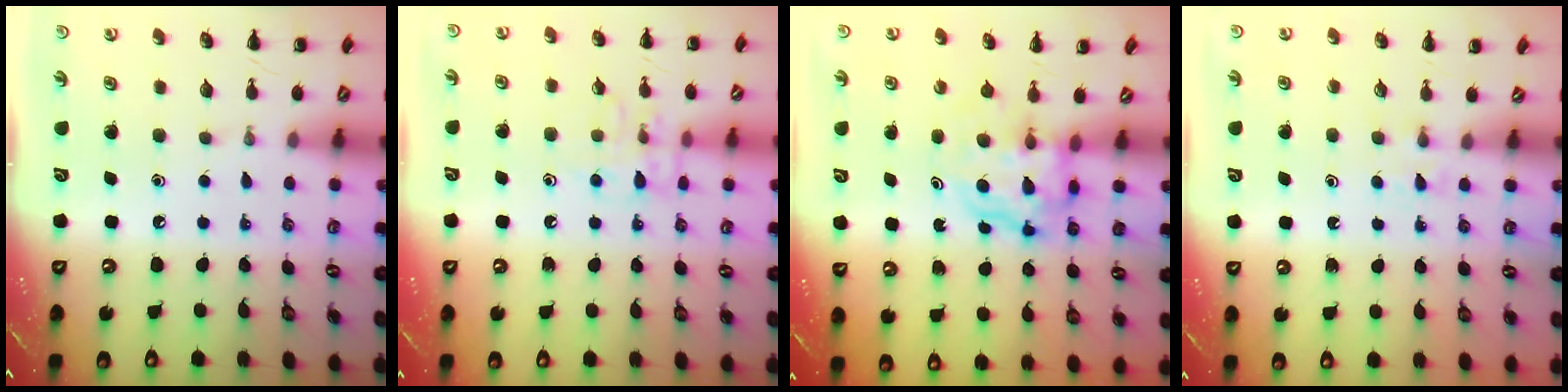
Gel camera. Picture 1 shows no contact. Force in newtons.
{"total": 8.7, "press": 8.7, "slide": 0.4}
{"total": 4.0, "press": 3.9, "slide": 0.4}
{"total": 2.4, "press": 2.0, "slide": 1.2}